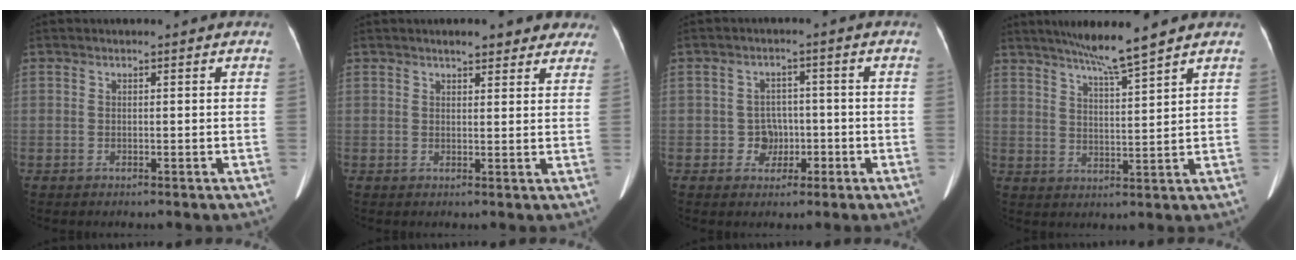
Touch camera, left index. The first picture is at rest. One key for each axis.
{"total": 6.1, "fx": 5.1, "fy": 1.9, "fz": 2.8, "tx": -0.017, "ty": 0.011, "tz": 0.054}
{"total": 3.7, "fx": -1.2, "fy": 3.4, "fz": 1.1, "tx": -0.013, "ty": 0.011, "tz": -0.014}
{"total": 7.6, "fx": 6.2, "fy": -1.1, "fz": 4.3, "tx": -0.074, "ty": 0.000, "tz": 0.109}